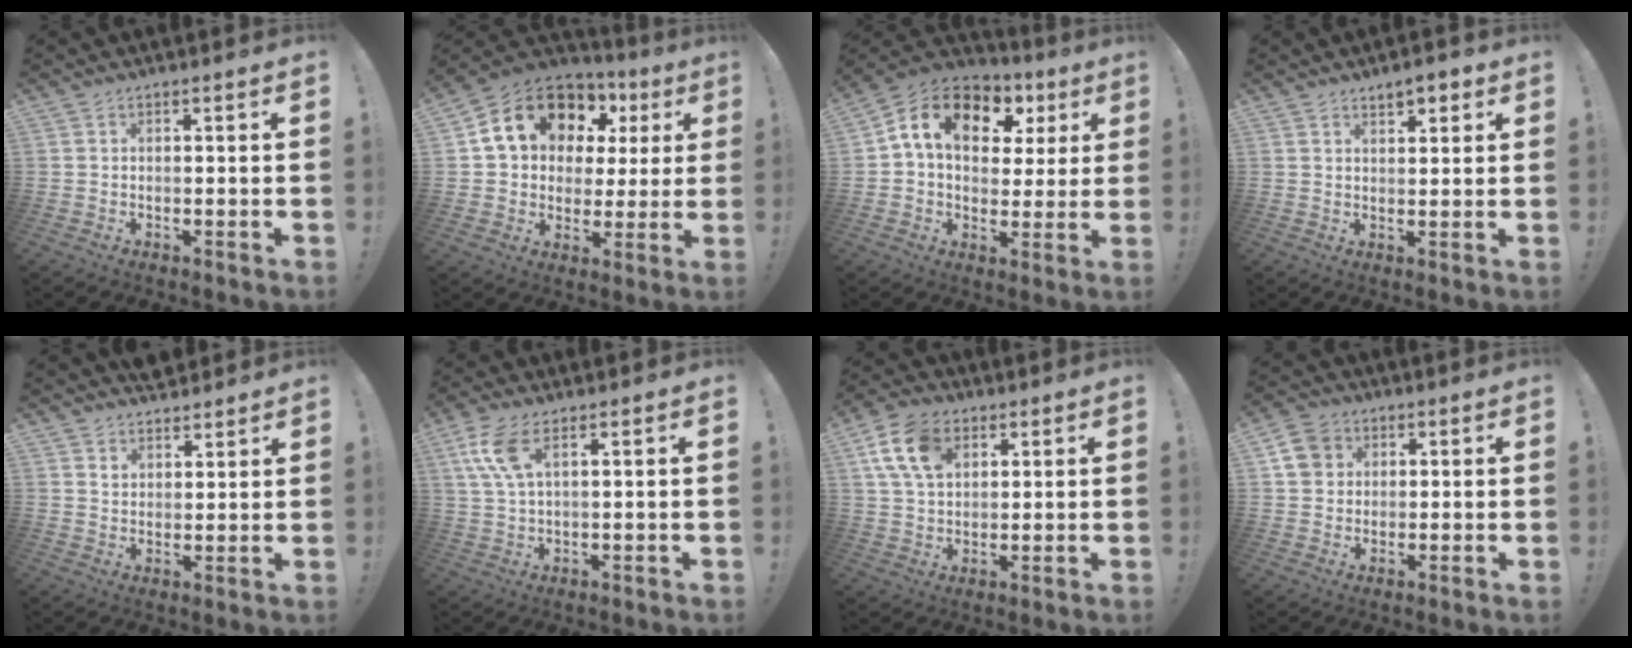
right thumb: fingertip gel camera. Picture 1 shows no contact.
{"total": 16.2, "force": [7.8, 11.6, 8.2], "torque": [-0.138, -0.033, 0.158]}
{"total": 14.7, "force": [5.3, 9.9, 9.4], "torque": [-0.160, -0.007, 0.095]}
{"total": 4.4, "force": [3.1, 2.0, 2.4], "torque": [-0.027, -0.015, 0.053]}
{"total": 5.0, "force": [4.4, 2.4, 0.1], "torque": [0.001, -0.032, 0.082]}
{"total": 8.2, "force": [3.7, 3.1, 6.6], "torque": [-0.138, -0.002, 0.071]}
{"total": 13.1, "force": [5.4, 8.9, 8.0], "torque": [-0.146, -0.006, 0.102]}
{"total": 7.9, "force": [2.7, 6.9, 2.7], "torque": [-0.037, -0.002, 0.056]}